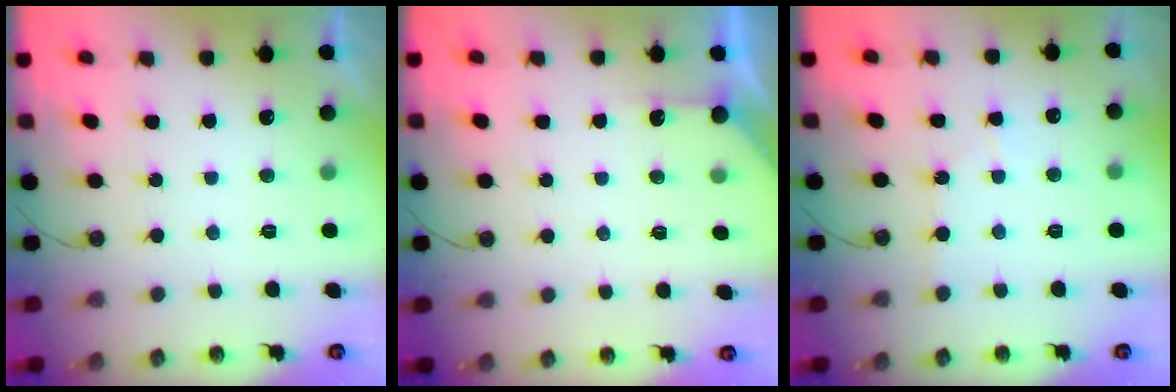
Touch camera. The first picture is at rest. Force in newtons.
{"total": 2.3, "press": 2.3, "slide": 0.2}
{"total": 3.0, "press": 2.9, "slide": 0.5}